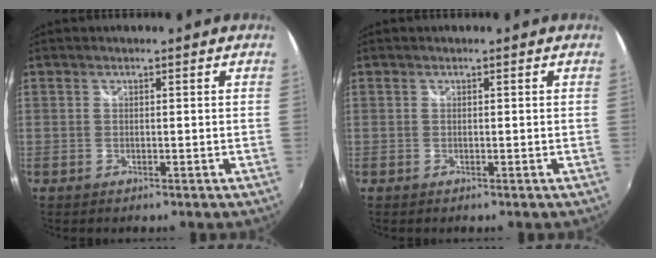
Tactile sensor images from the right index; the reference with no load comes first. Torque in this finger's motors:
{"motor_torque": [0.00, 0.00, 0.01, 0.00]}